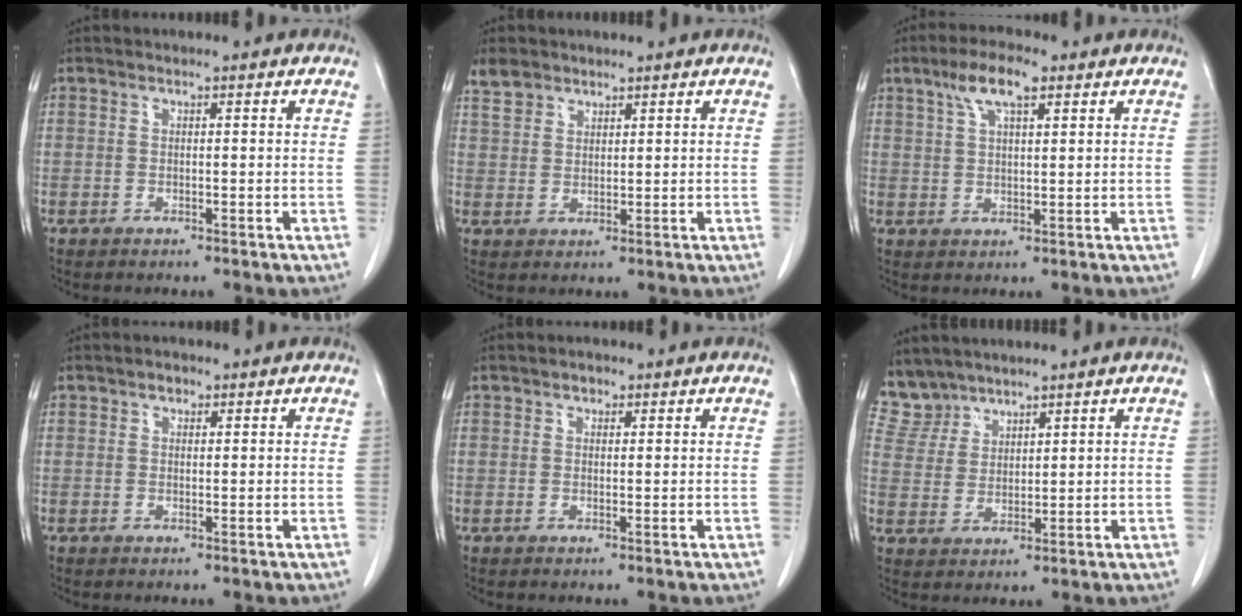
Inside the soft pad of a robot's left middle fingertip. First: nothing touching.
{"total": 3.8, "force": [3.0, 2.1, 0.8], "torque": [-0.021, 0.009, 0.065]}
{"total": 6.1, "force": [3.6, 1.5, 4.8], "torque": [-0.097, 0.014, 0.065]}
{"total": 1.1, "force": [0.7, 0.7, 0.4], "torque": [-0.006, 0.000, 0.010]}
{"total": 1.1, "force": [0.7, 0.7, 0.4], "torque": [-0.005, 0.000, 0.010]}
{"total": 4.8, "force": [4.5, 1.4, -0.6], "torque": [0.006, 0.007, 0.105]}